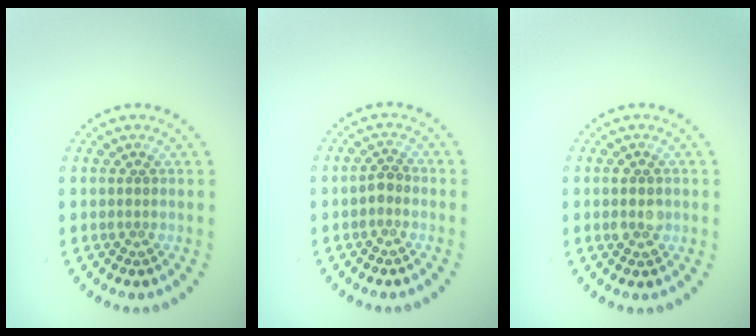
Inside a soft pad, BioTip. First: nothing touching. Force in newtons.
{"total": 1.1, "press": 1.0, "slide": 0.4}
{"total": 2.1, "press": 2.1, "slide": 0.0}